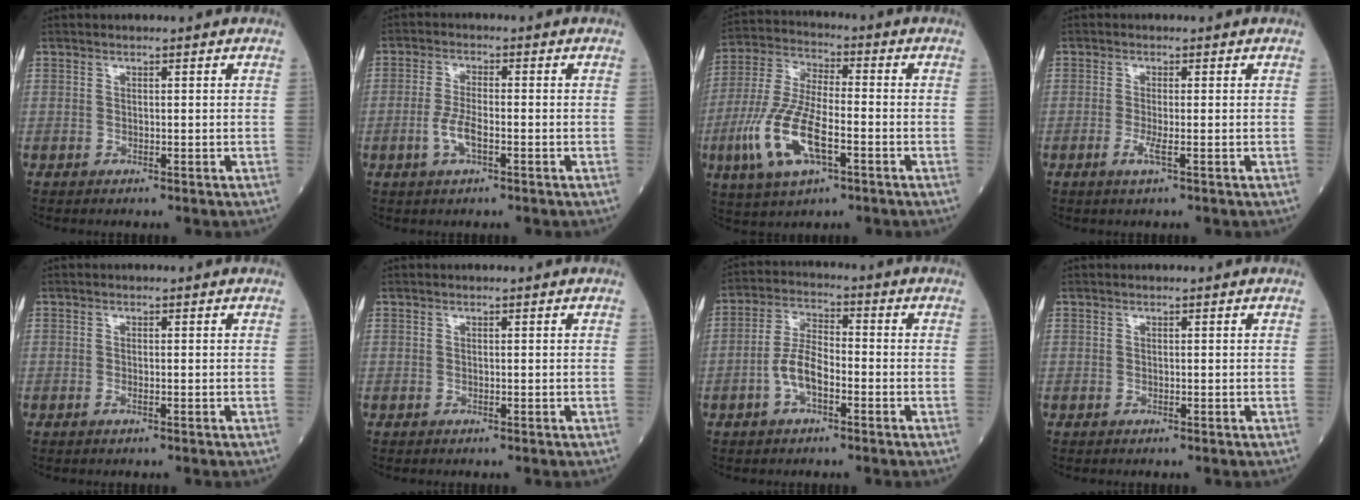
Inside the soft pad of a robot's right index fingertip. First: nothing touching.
{"total": 4.1, "force": [-1.4, 1.1, 3.7], "torque": [-0.079, 0.001, -0.026]}
{"total": 13.3, "force": [-4.5, 4.3, 11.7], "torque": [-0.256, -0.007, -0.085]}
{"total": 2.0, "force": [-0.7, -0.1, 1.9], "torque": [-0.039, -0.004, -0.016]}
{"total": 0.6, "force": [-0.2, 0.0, 0.5], "torque": [-0.012, 0.000, -0.003]}
{"total": 0.0}
{"total": 6.4, "force": [-2.2, 2.6, 5.4], "torque": [-0.114, 0.011, -0.046]}
{"total": 0.0}